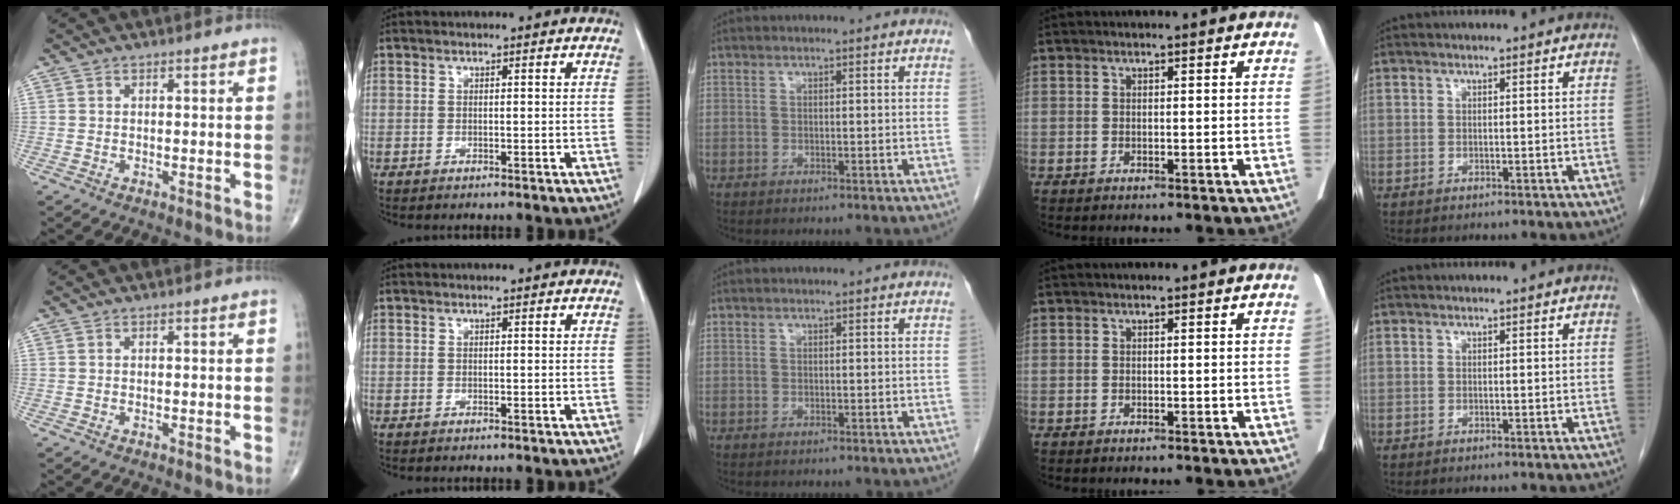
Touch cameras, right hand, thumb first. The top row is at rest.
{}